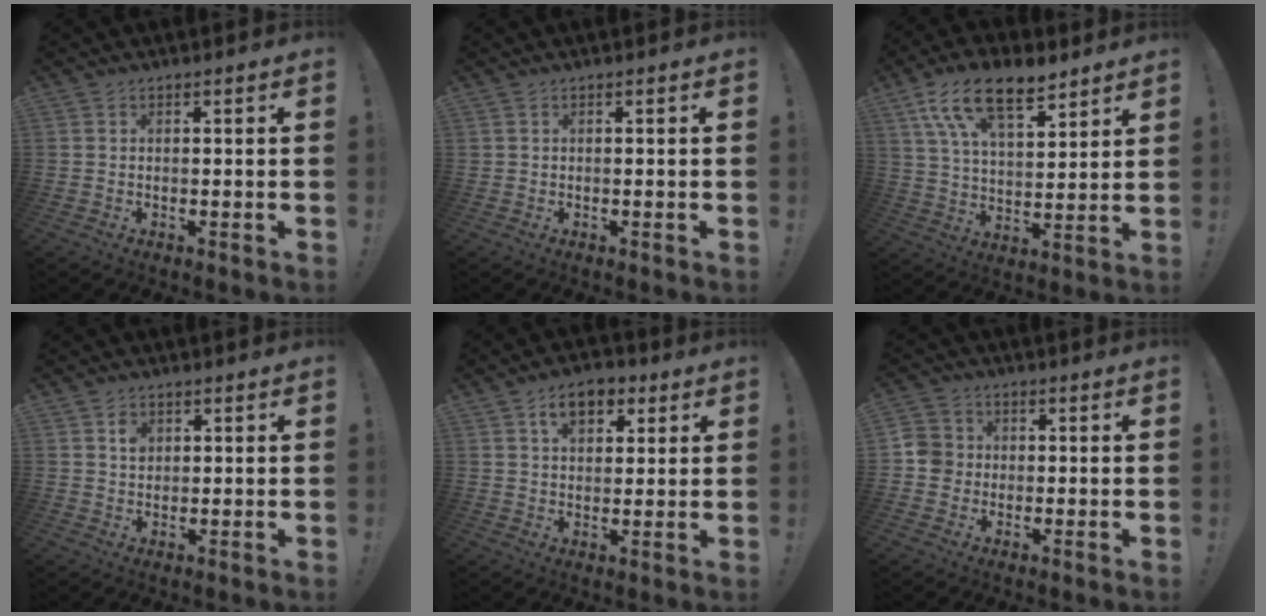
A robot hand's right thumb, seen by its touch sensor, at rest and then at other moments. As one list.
[{"total": 0.6, "force": [0.2, 0.5, 0.0], "torque": [-0.001, 0.002, 0.003]}, {"total": 15.9, "force": [10.3, 6.9, 10.0], "torque": [-0.178, -0.050, 0.187]}, {"total": 2.9, "force": [0.9, 2.4, 1.4], "torque": [-0.013, -0.002, 0.013]}, {"total": 8.6, "force": [4.0, 5.8, 4.9], "torque": [-0.064, -0.002, 0.073]}, {"total": 6.3, "force": [-0.7, 6.0, 1.7], "torque": [-0.037, 0.018, -0.008]}]